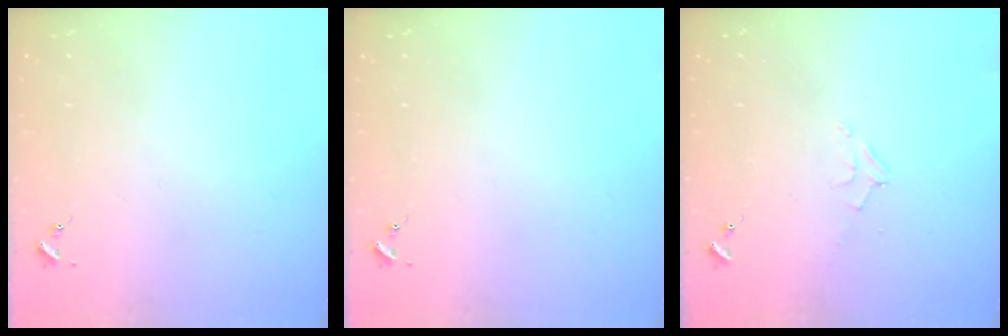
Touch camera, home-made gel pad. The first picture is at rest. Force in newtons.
{"total": 0.0}
{"total": 5.1, "press": 5.1, "slide": 0.5}